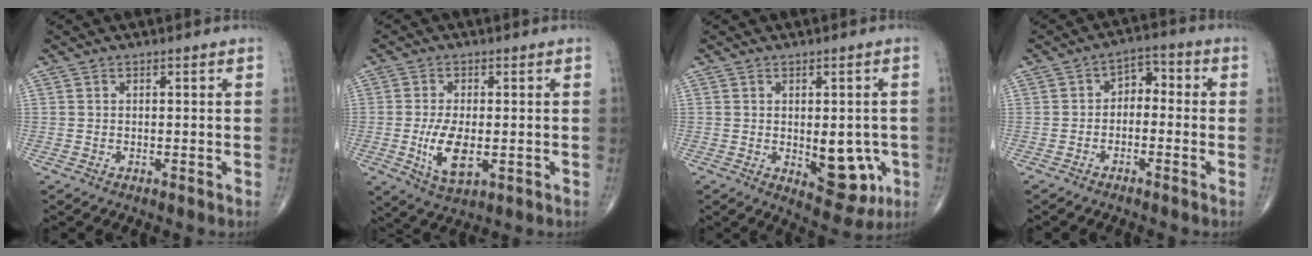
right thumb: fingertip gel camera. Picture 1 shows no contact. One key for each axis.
{"total": 7.9, "fx": -1.3, "fy": 3.8, "fz": 6.8, "tx": -0.122, "ty": -0.010, "tz": -0.015}
{"total": 9.3, "fx": -1.8, "fy": 4.9, "fz": 7.8, "tx": -0.059, "ty": -0.006, "tz": -0.009}
{"total": 4.9, "fx": -1.1, "fy": 3.4, "fz": 3.3, "tx": -0.027, "ty": 0.035, "tz": -0.033}